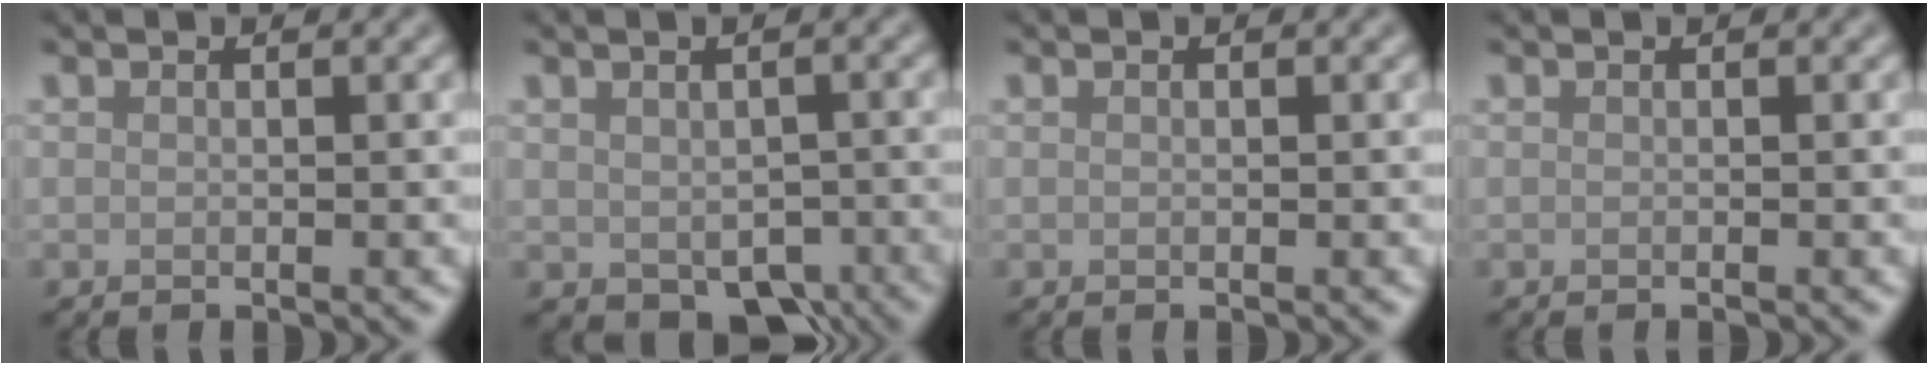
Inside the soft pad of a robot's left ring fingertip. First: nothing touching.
{"total": 4.5, "force": [-1.5, 2.9, 3.1], "torque": [-0.045, -0.022, -0.009]}
{"total": 0.0}
{"total": 0.0}